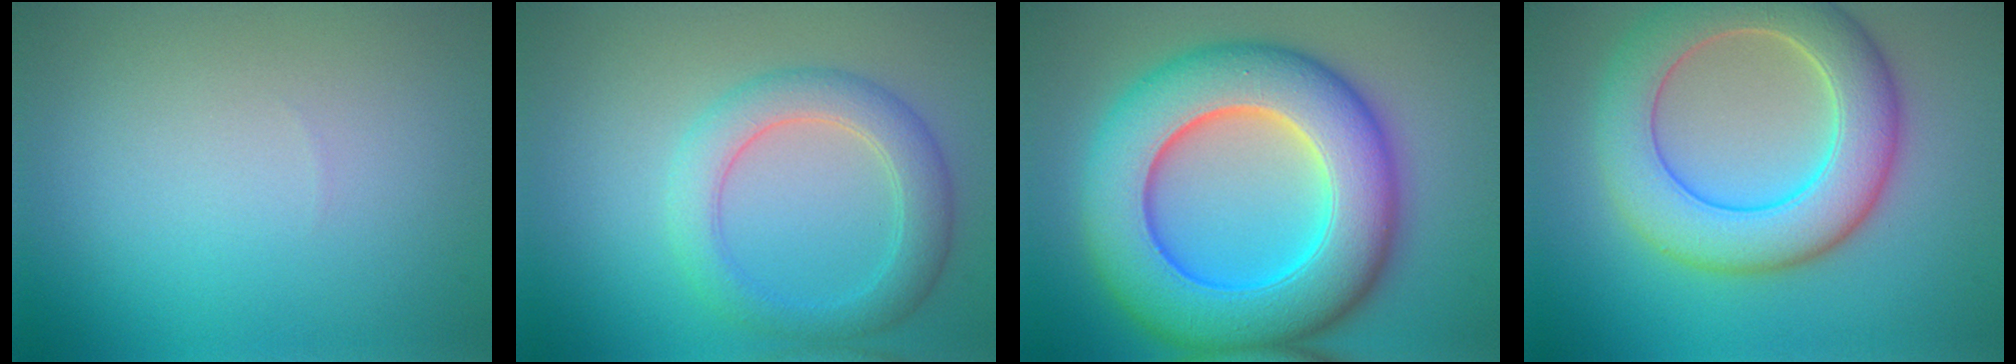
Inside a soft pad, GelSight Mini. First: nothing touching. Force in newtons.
{"total": 2.9, "press": 2.9, "slide": 0.3}
{"total": 13.3, "press": 13.3, "slide": 0.2}
{"total": 8.4, "press": 8.4, "slide": 0.4}